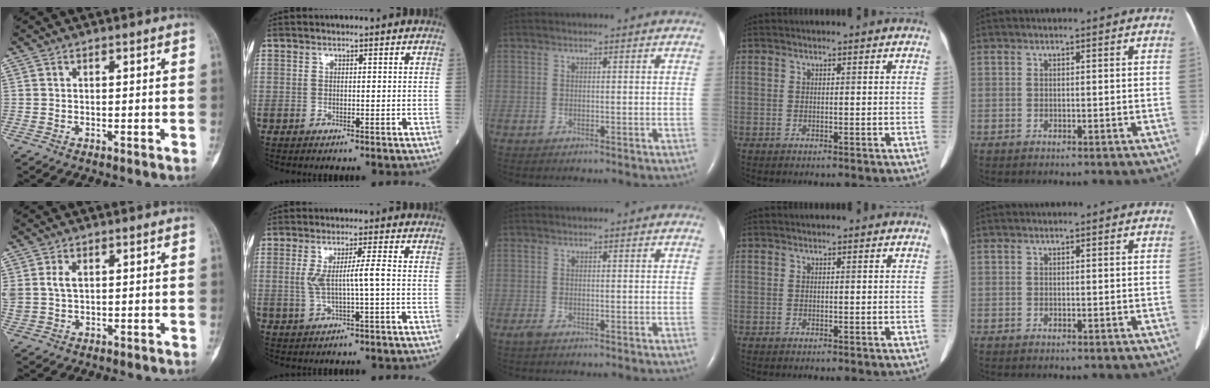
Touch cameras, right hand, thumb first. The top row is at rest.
{"thumb": {"total": 4.4, "force": [1.2, 2.9, 3.1], "torque": [-0.073, 0.004, 0.029]}, "index": {"total": 5.0, "force": [-0.1, -0.1, 5.0], "torque": [-0.096, 0.004, 0.001]}, "middle": {"total": 0.9, "force": [-0.6, 0.2, 0.6], "torque": [-0.019, -0.004, -0.011]}}